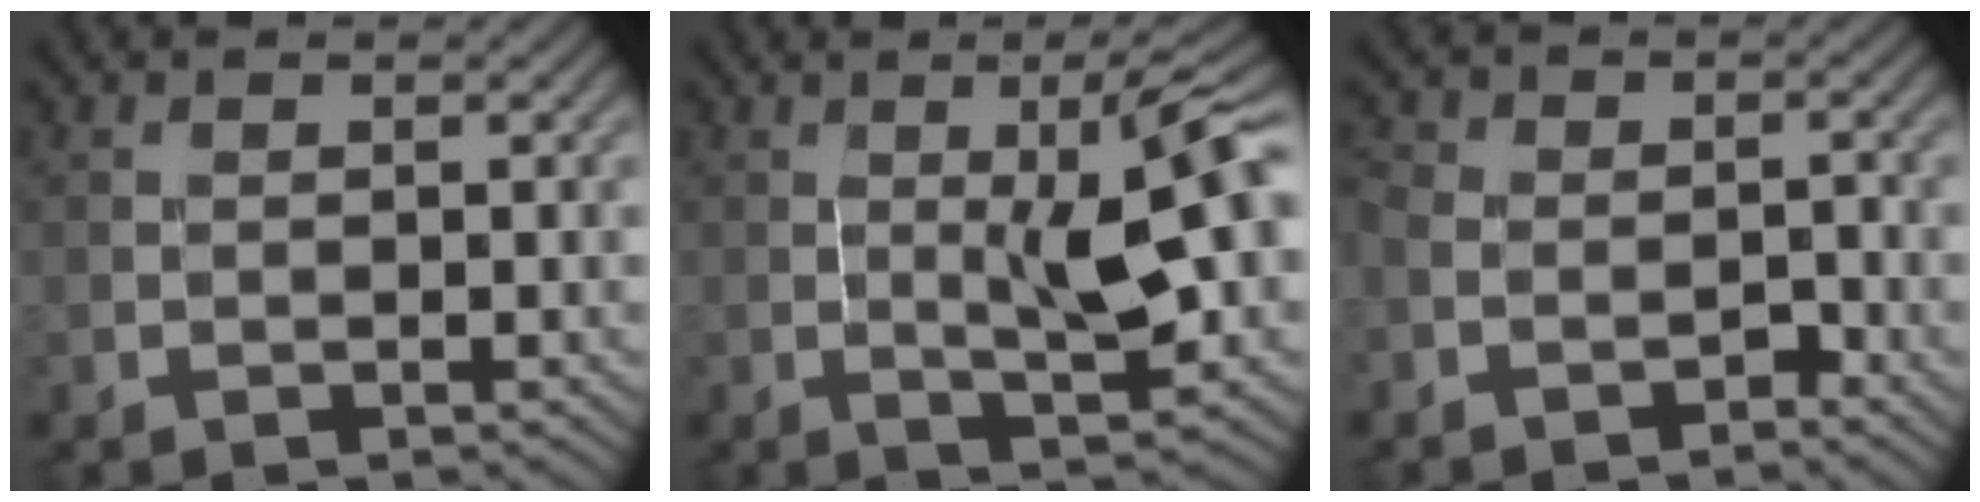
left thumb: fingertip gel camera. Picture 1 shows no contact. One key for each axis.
{"total": 9.2, "fx": 0.2, "fy": 1.9, "fz": 9.0, "tx": -0.133, "ty": 0.012, "tz": 0.003}
{"total": 3.9, "fx": -2.3, "fy": 2.5, "fz": 1.9, "tx": -0.023, "ty": 0.009, "tz": -0.048}